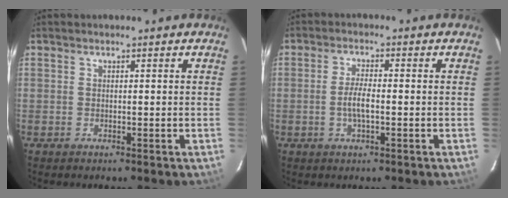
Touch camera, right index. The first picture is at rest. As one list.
[{"total": 3.8, "force": [-0.9, 0.7, 3.6], "torque": [-0.075, 0.000, -0.018]}]